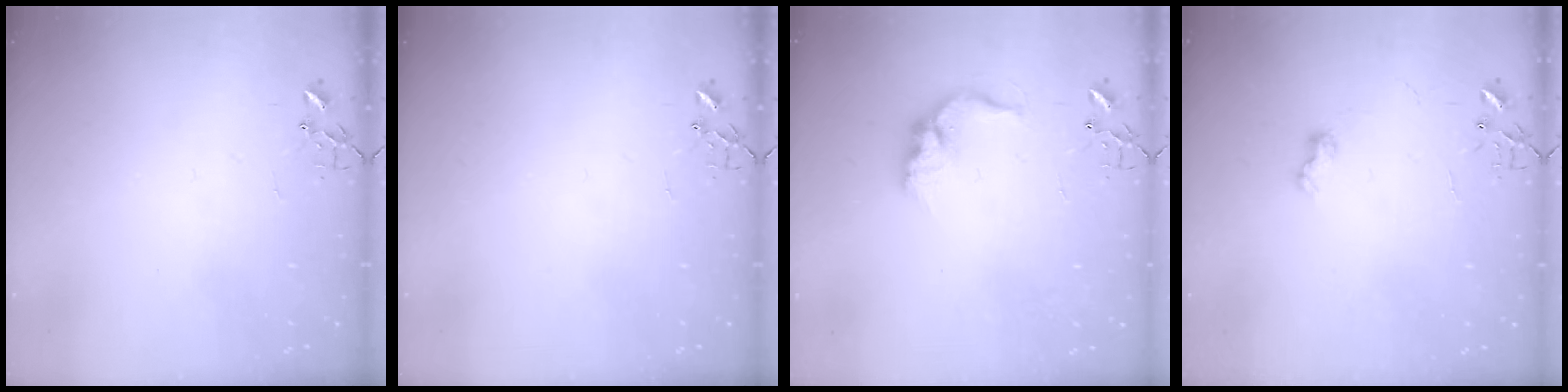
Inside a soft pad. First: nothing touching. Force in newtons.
{"total": 0.0}
{"total": 12.4, "press": 12.4, "slide": 0.6}
{"total": 6.0, "press": 6.0, "slide": 0.7}